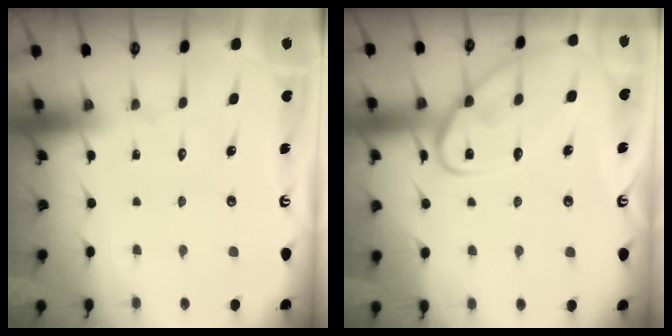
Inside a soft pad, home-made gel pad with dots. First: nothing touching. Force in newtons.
{"total": 14.2, "press": 14.1, "slide": 1.0}